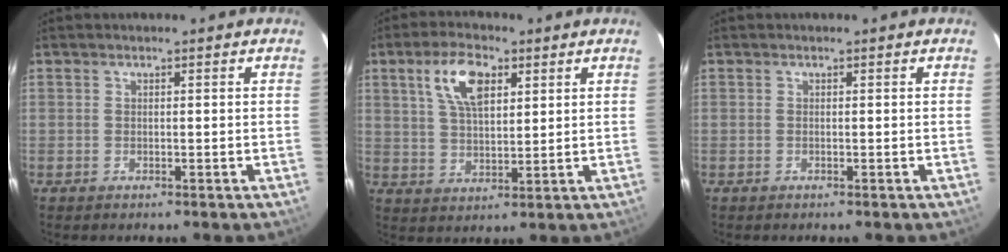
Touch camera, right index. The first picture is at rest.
{"total": 9.2, "force": [4.1, 4.3, 7.1], "torque": [-0.131, 0.017, 0.078]}
{"total": 0.0}